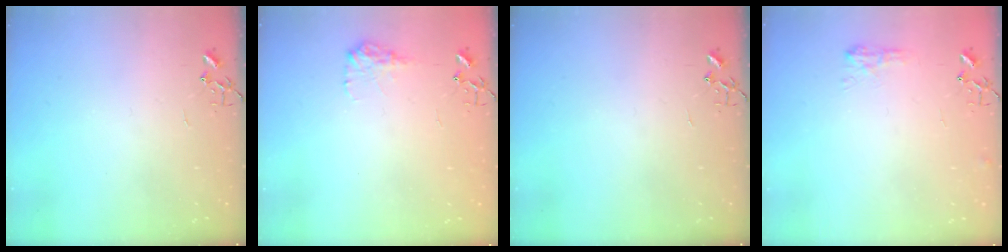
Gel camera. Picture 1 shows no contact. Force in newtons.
{"total": 9.6, "press": 9.6, "slide": 0.3}
{"total": 0.0}
{"total": 8.0, "press": 7.9, "slide": 0.7}